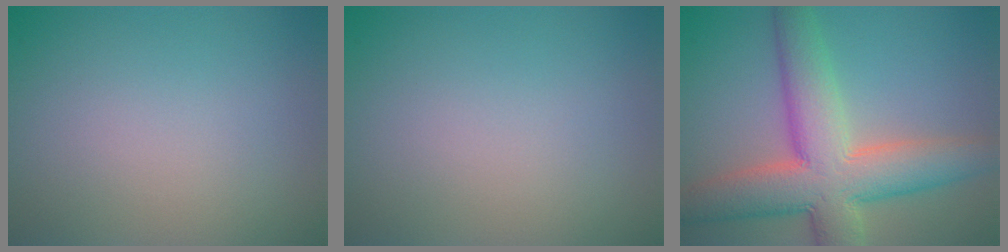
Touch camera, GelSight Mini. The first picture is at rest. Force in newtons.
{"total": 0.0}
{"total": 9.8, "press": 9.8, "slide": 0.5}